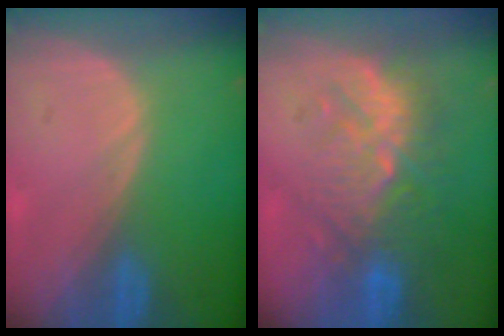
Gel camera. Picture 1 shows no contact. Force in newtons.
{"total": 9.1, "press": 9.0, "slide": 1.6}